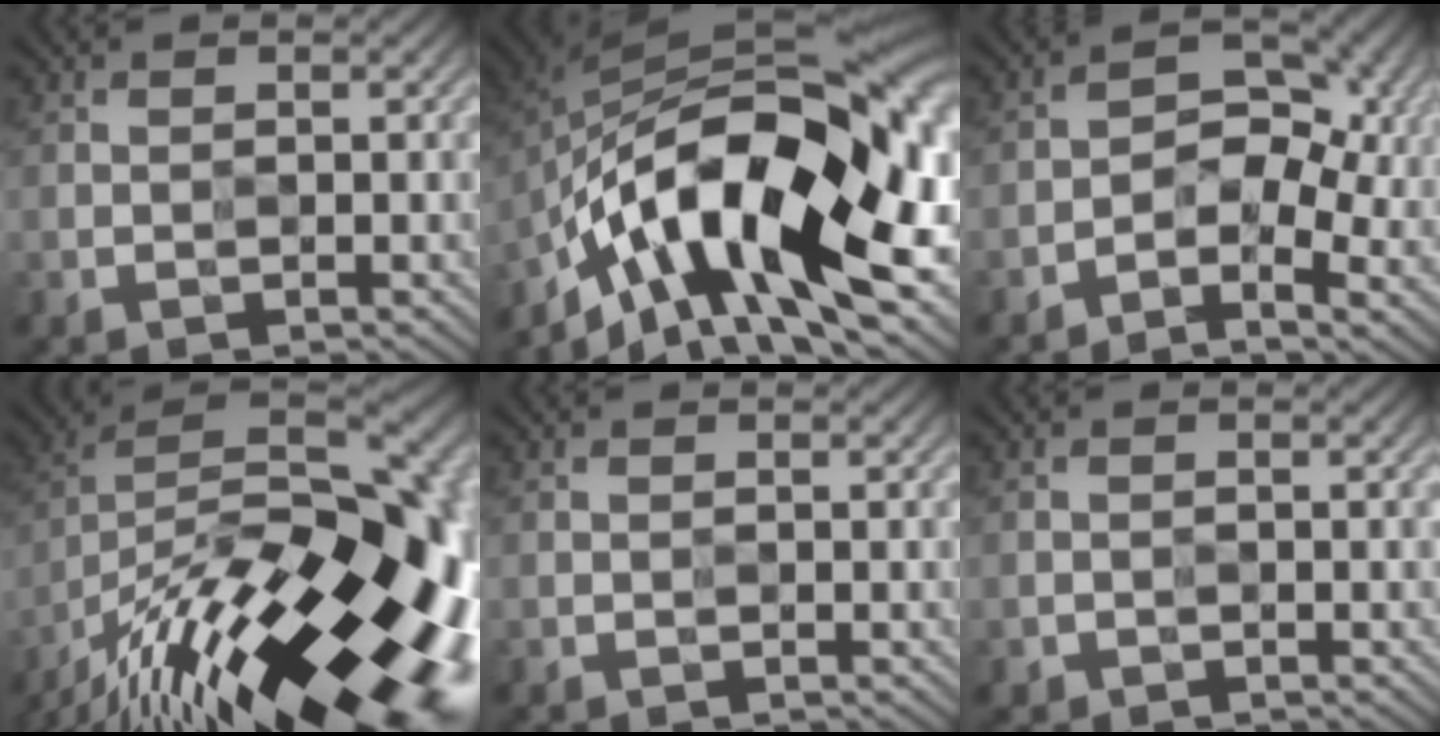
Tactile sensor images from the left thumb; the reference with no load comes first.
{"total": 17.7, "force": [-6.6, 7.3, 14.7], "torque": [-0.268, 0.001, -0.124]}
{"total": 5.8, "force": [-1.7, 3.5, 4.3], "torque": [-0.057, 0.001, -0.040]}
{"total": 20.1, "force": [-11.8, 6.5, 14.9], "torque": [-0.233, 0.008, -0.189]}
{"total": 0.0}
{"total": 0.7, "force": [-0.6, 0.3, -0.3], "torque": [0.003, -0.004, -0.012]}